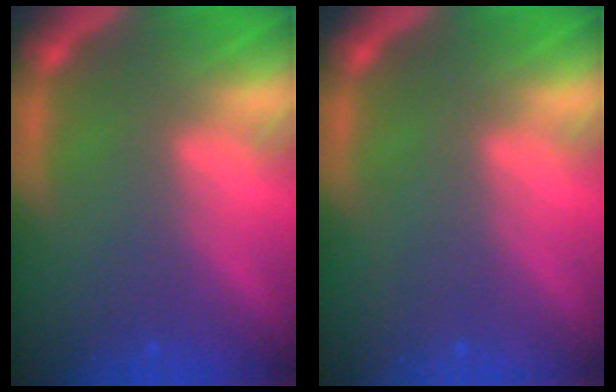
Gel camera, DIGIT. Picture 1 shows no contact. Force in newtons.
{"total": 0.0}